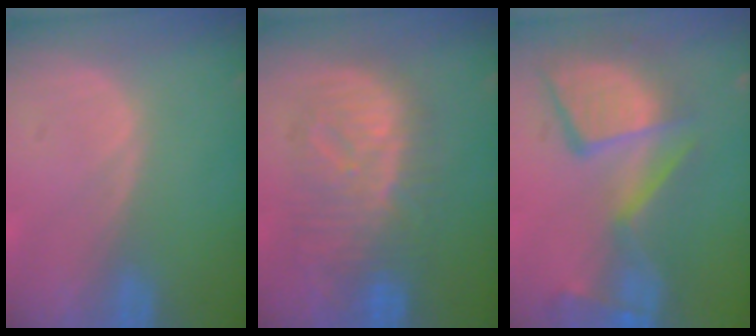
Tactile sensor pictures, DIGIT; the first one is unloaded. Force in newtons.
{"total": 9.6, "press": 9.6, "slide": 0.5}
{"total": 12.6, "press": 11.2, "slide": 5.8}